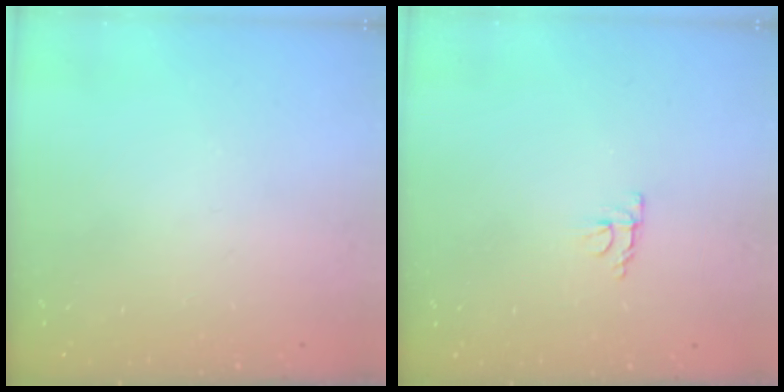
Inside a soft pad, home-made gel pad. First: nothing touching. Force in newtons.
{"total": 4.1, "press": 4.0, "slide": 0.7}